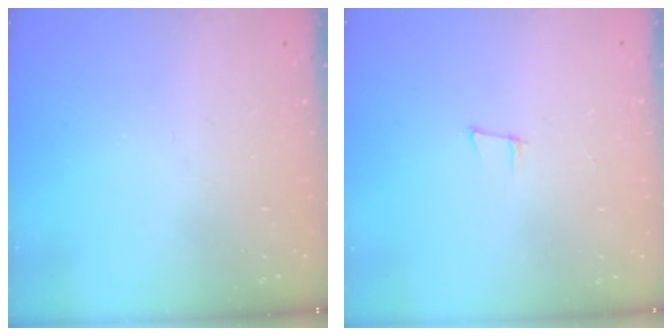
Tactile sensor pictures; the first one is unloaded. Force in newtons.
{"total": 5.8, "press": 5.1, "slide": 2.8}